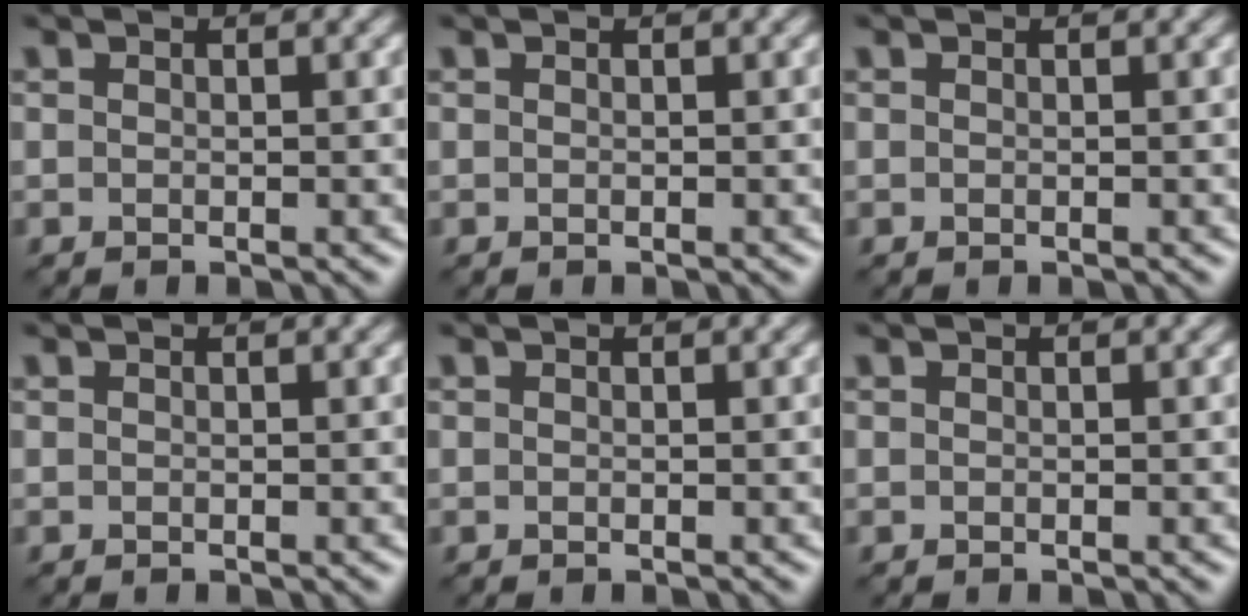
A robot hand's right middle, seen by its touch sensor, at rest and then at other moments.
{"total": 0.0}
{"total": 0.0}
{"total": 0.0}
{"total": 0.0}
{"total": 0.0}